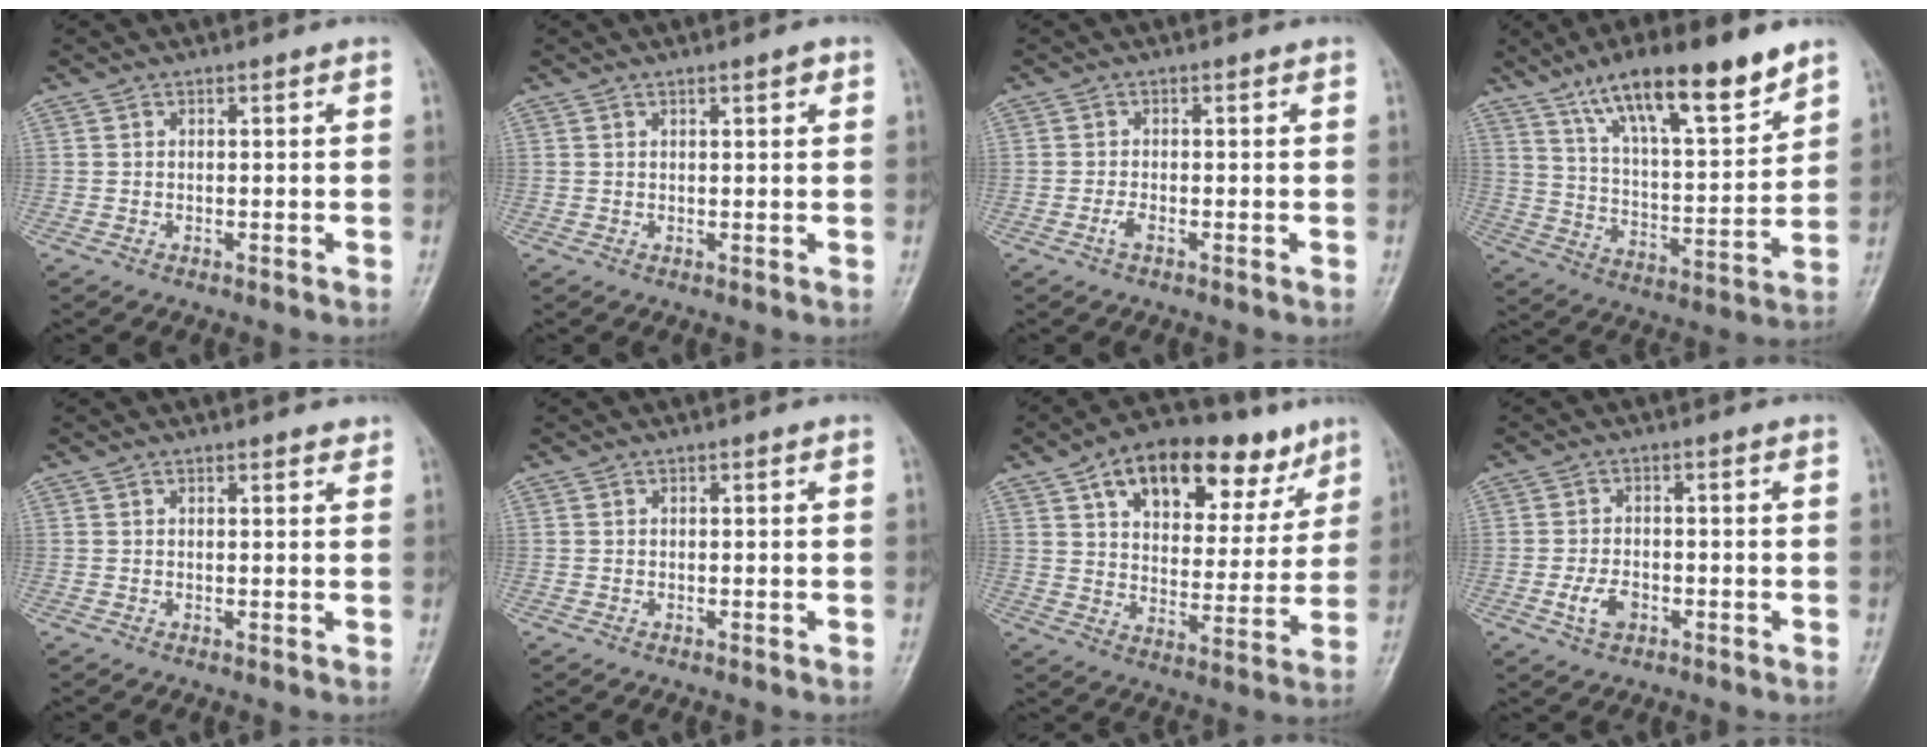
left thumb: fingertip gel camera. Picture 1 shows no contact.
{"total": 1.7, "force": [1.0, 0.4, 1.3], "torque": [-0.018, -0.002, 0.013]}
{"total": 1.4, "force": [-0.7, 0.5, 1.1], "torque": [-0.027, 0.002, -0.014]}
{"total": 18.7, "force": [12.4, 4.6, 13.2], "torque": [-0.193, -0.053, 0.216]}
{"total": 1.5, "force": [1.3, 0.5, 0.6], "torque": [-0.004, -0.004, 0.014]}
{"total": 0.0}
{"total": 21.1, "force": [11.8, 11.4, 13.3], "torque": [-0.152, -0.017, 0.180]}
{"total": 4.0, "force": [-1.5, 2.5, 2.7], "torque": [-0.052, 0.008, -0.028]}